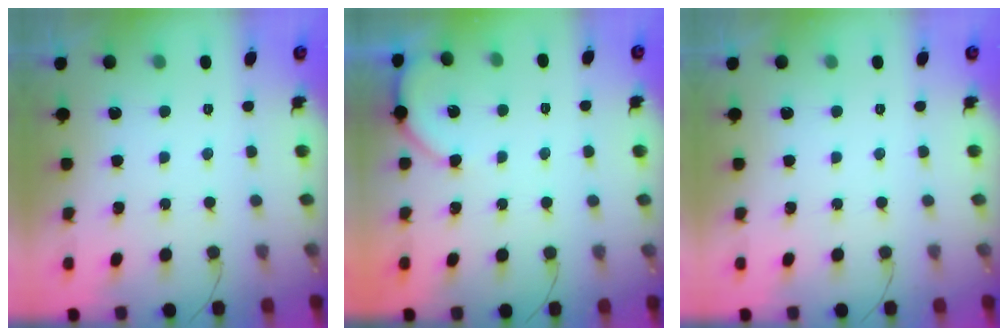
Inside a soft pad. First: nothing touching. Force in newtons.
{"total": 2.9, "press": 2.9, "slide": 0.3}
{"total": 0.0}